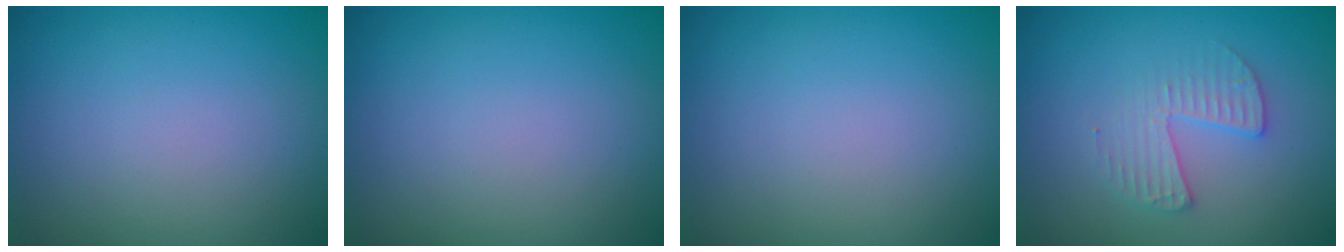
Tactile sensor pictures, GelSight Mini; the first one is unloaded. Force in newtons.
{"total": 0.0}
{"total": 0.0}
{"total": 2.3, "press": 2.3, "slide": 0.3}